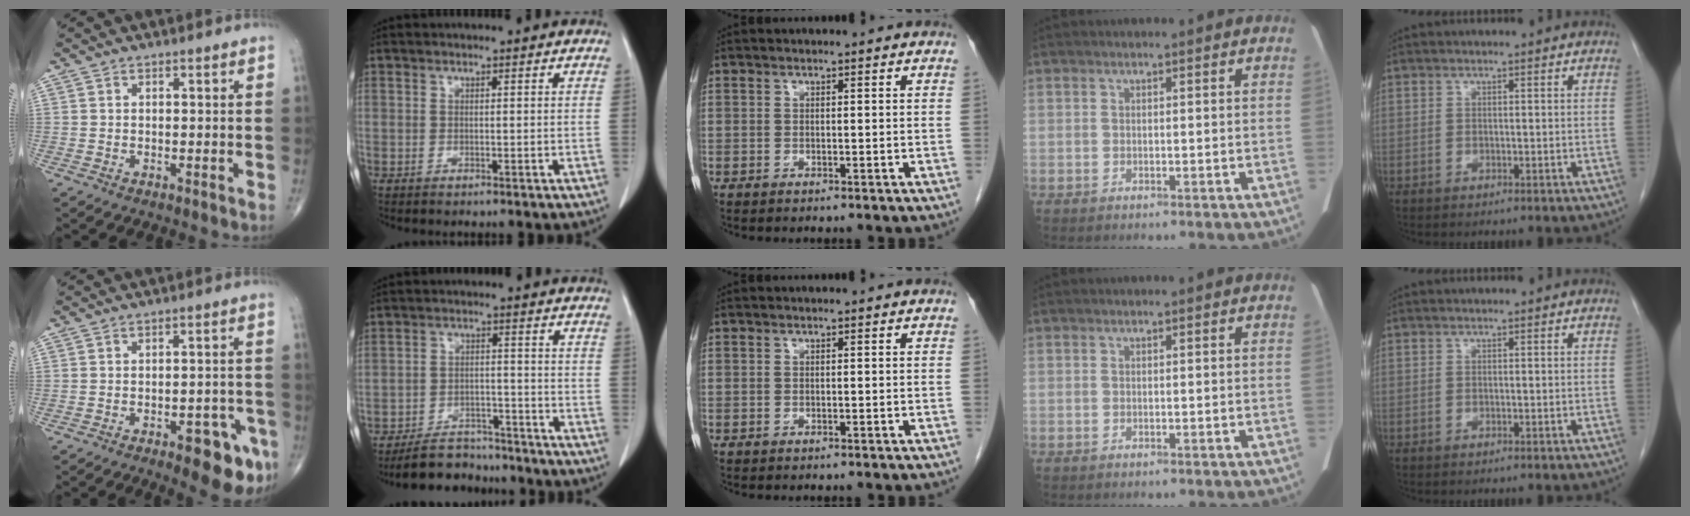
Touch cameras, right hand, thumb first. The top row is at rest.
{"thumb": {"total": 10.4, "force": [-5.1, 4.0, 8.2], "torque": [-0.078, 0.023, -0.057]}, "index": {"total": 7.7, "force": [-7.0, 3.0, 1.0], "torque": [-0.012, 0.006, -0.115]}}